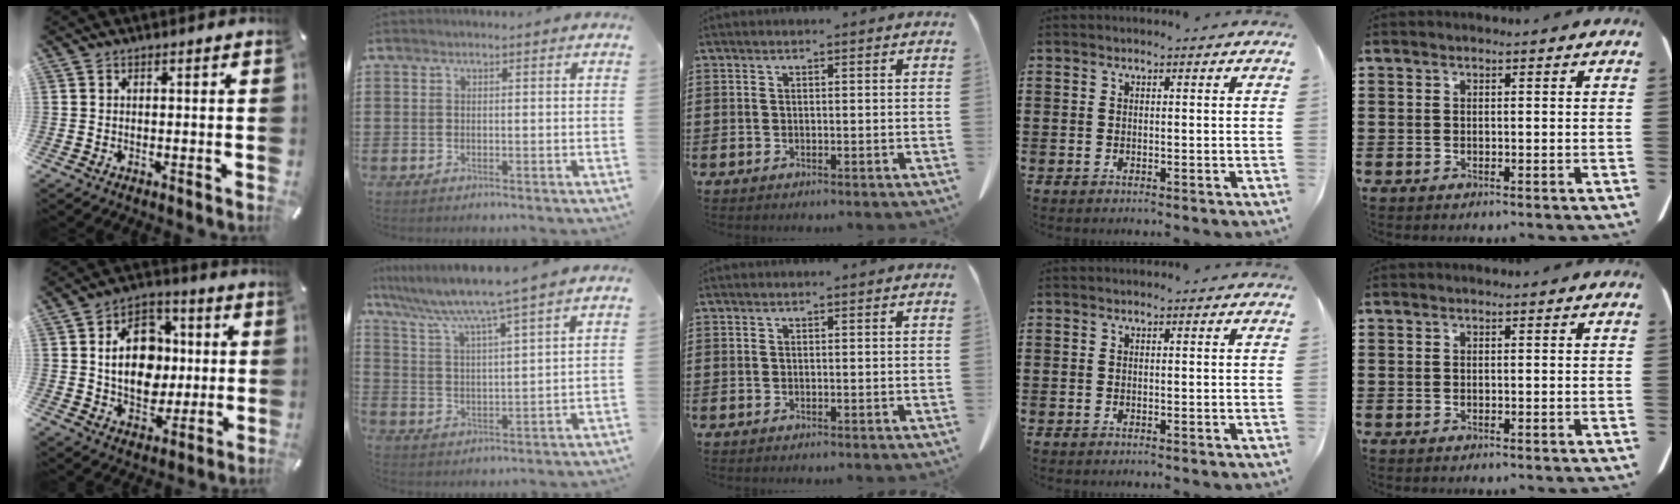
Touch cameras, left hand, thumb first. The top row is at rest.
{"thumb": {"total": 14.4, "force": [0.7, 11.5, 8.6], "torque": [-0.139, 0.015, 0.016]}, "index": {"total": 6.1, "force": [5.2, -1.4, 2.7], "torque": [-0.077, -0.042, 0.081]}}